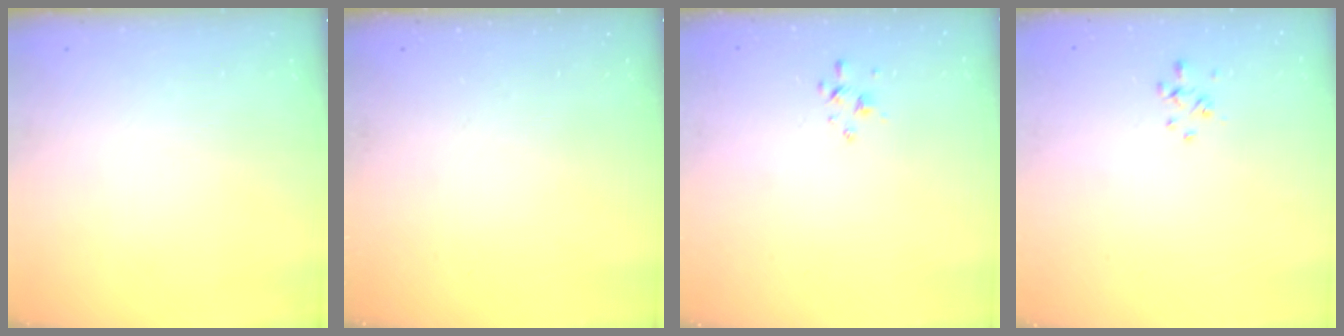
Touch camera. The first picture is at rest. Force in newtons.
{"total": 0.0}
{"total": 2.1, "press": 2.0, "slide": 0.6}
{"total": 1.0, "press": 0.7, "slide": 0.6}